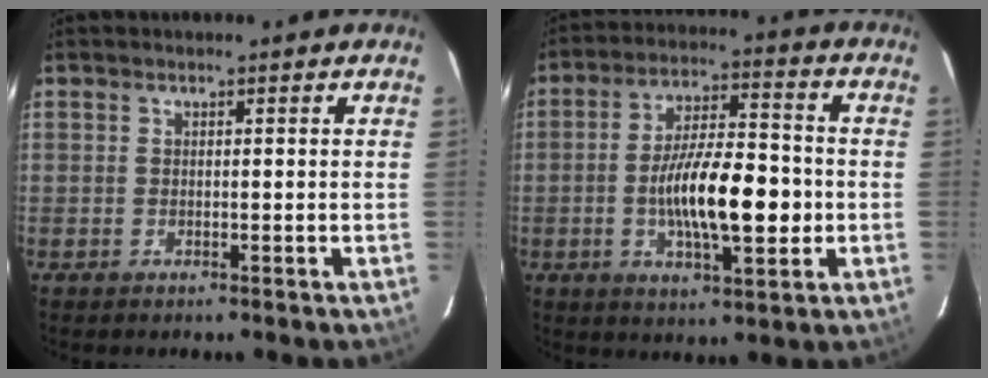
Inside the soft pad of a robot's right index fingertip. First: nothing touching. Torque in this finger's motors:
{"motor_torque": [1.35, -0.60, 0.63, 0.21]}